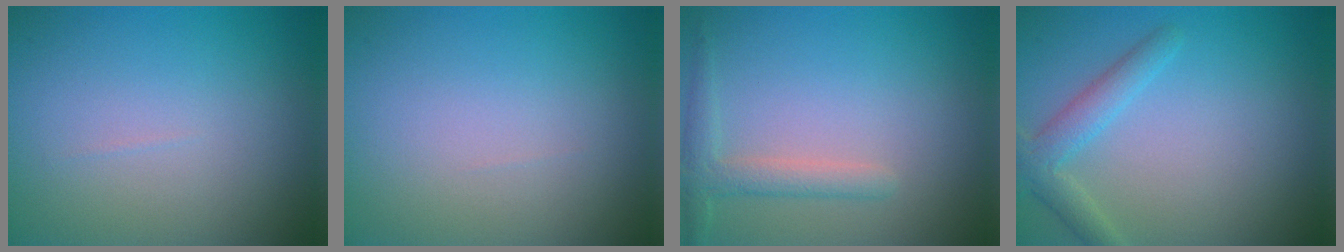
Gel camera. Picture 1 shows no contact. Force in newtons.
{"total": 0.0}
{"total": 2.3, "press": 2.3, "slide": 0.2}
{"total": 2.8, "press": 2.8, "slide": 0.0}